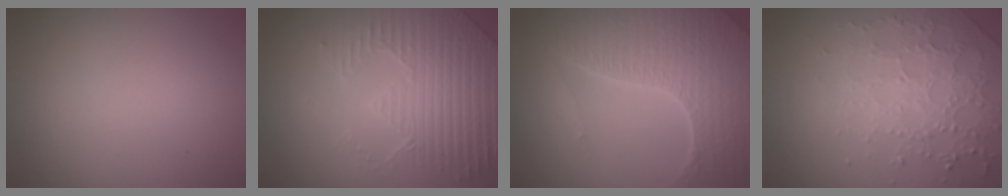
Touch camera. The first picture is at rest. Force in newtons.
{"total": 4.2, "press": 4.1, "slide": 1.0}
{"total": 7.1, "press": 5.1, "slide": 5.0}
{"total": 3.8, "press": 3.6, "slide": 1.2}